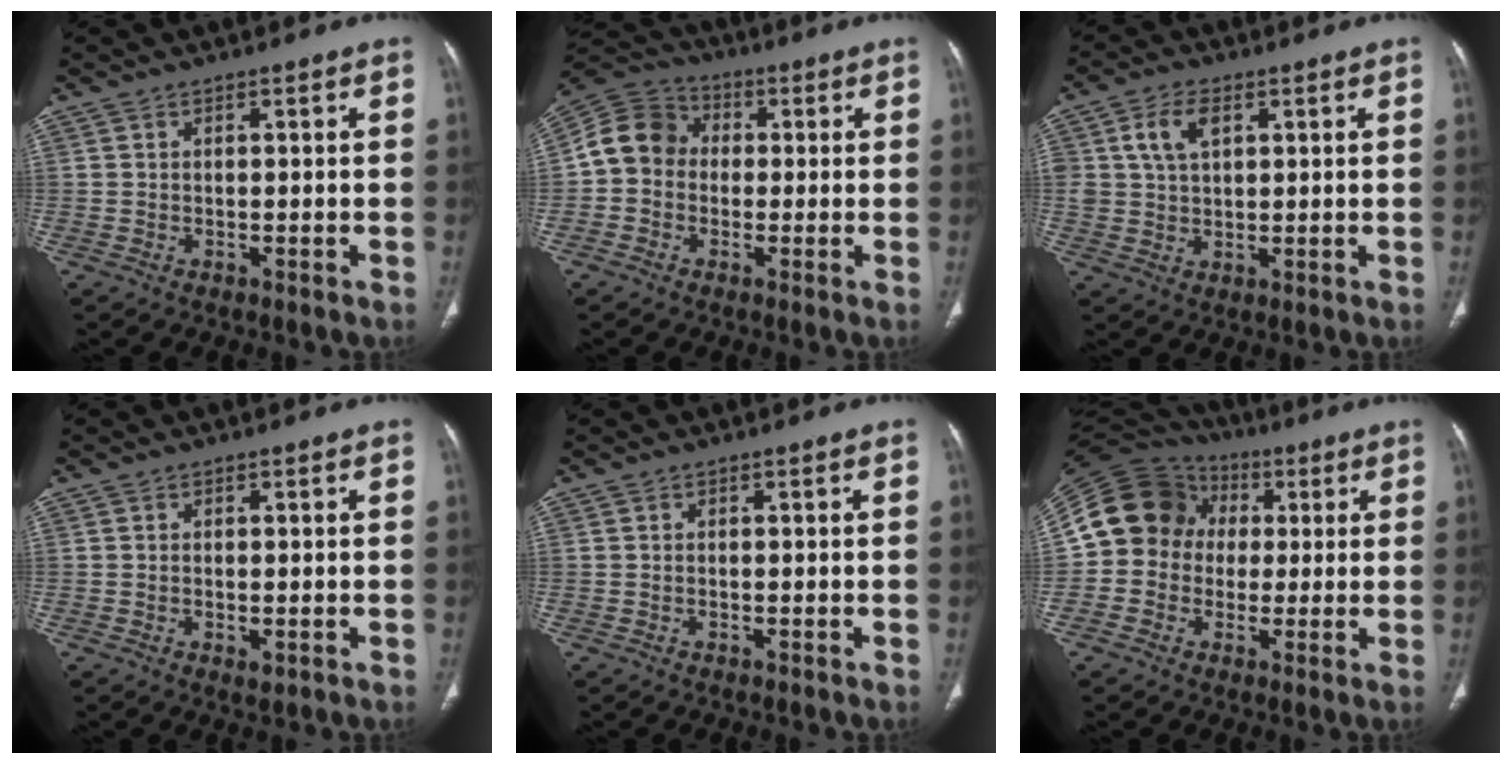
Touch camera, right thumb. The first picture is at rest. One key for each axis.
{"total": 10.0, "fx": -0.3, "fy": 8.7, "fz": 4.8, "tx": -0.077, "ty": 0.034, "tz": -0.020}
{"total": 6.4, "fx": 2.3, "fy": 4.1, "fz": 4.4, "tx": -0.076, "ty": -0.001, "tz": 0.046}
{"total": 1.5, "fx": -0.4, "fy": 0.8, "fz": 1.3, "tx": -0.025, "ty": -0.005, "tz": -0.005}
{"total": 0.0}
{"total": 15.4, "fx": 1.5, "fy": 13.7, "fz": 6.7, "tx": -0.115, "ty": 0.039, "tz": 0.020}